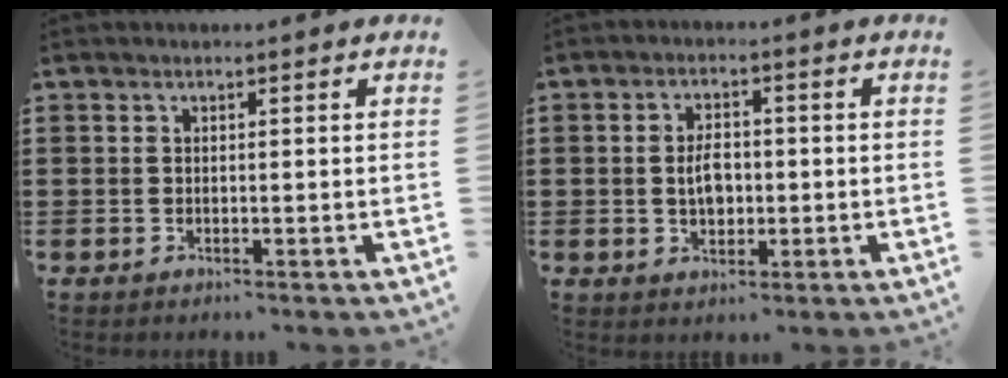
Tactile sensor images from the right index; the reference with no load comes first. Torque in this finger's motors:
{"motor_torque": [2.14, 0.00, 0.15, 0.03]}